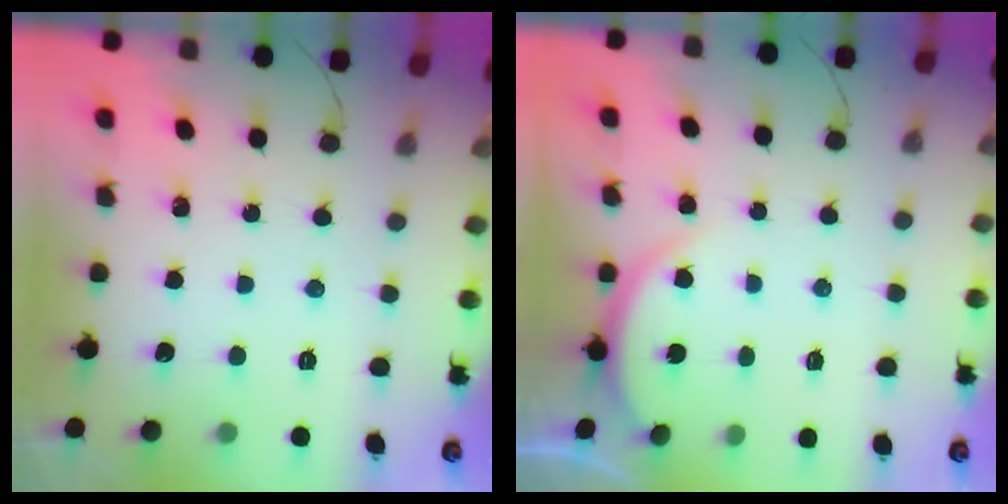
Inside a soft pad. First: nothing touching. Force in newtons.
{"total": 3.4, "press": 3.3, "slide": 0.5}